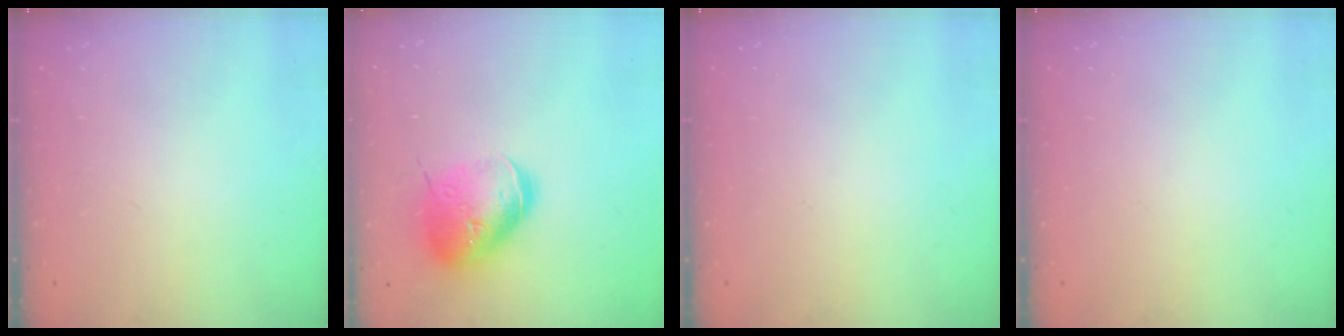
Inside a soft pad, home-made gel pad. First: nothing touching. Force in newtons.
{"total": 17.2, "press": 17.1, "slide": 2.4}
{"total": 0.0}
{"total": 0.0}